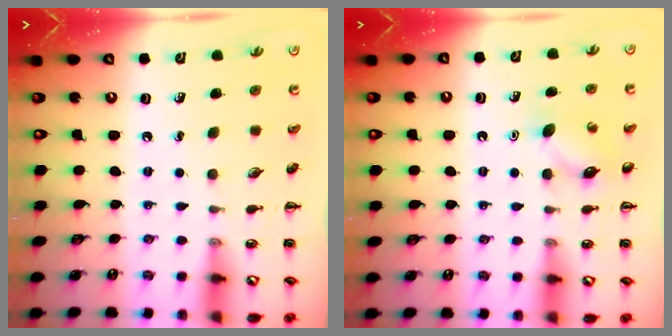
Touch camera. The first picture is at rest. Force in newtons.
{"total": 6.3, "press": 6.1, "slide": 1.6}